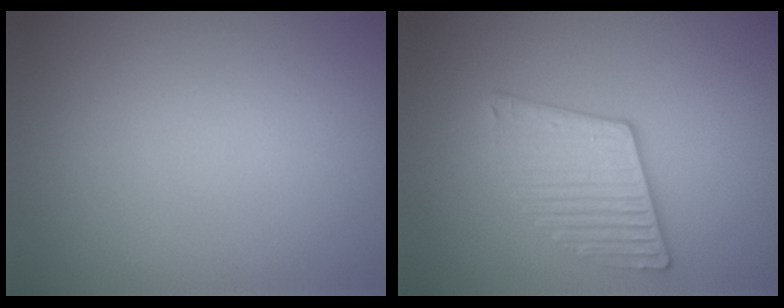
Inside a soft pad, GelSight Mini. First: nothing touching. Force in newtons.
{"total": 3.1, "press": 3.0, "slide": 0.8}